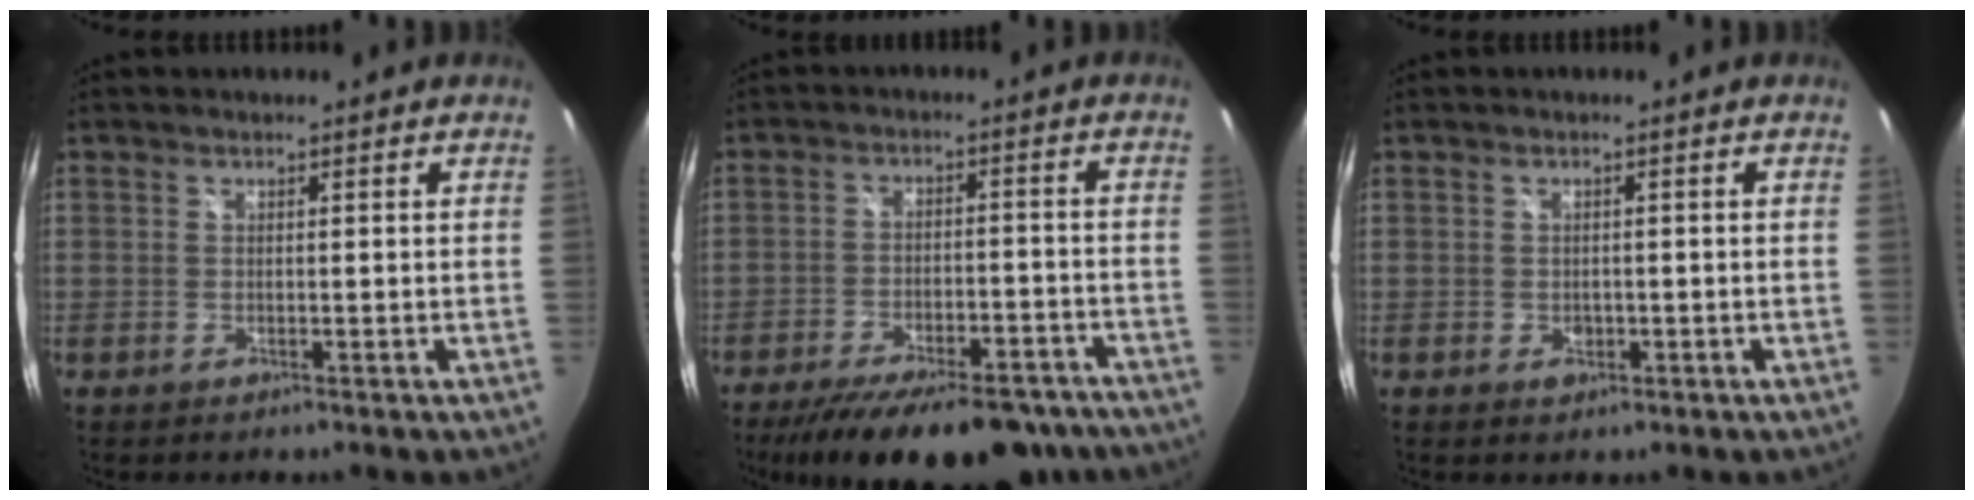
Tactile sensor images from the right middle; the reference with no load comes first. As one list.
[{"total": 21.4, "force": [-16.9, 7.3, 10.9], "torque": [-0.196, -0.026, -0.229]}, {"total": 1.7, "force": [-0.6, 1.3, 0.8], "torque": [-0.012, -0.001, -0.008]}]